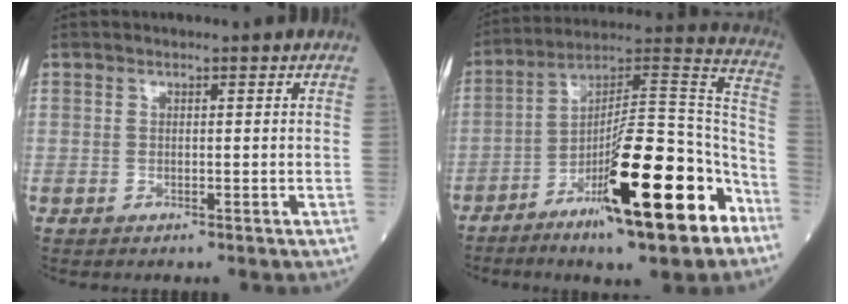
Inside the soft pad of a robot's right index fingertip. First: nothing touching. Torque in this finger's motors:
{"motor_torque": [1.60, -0.54, 0.58, 0.21]}